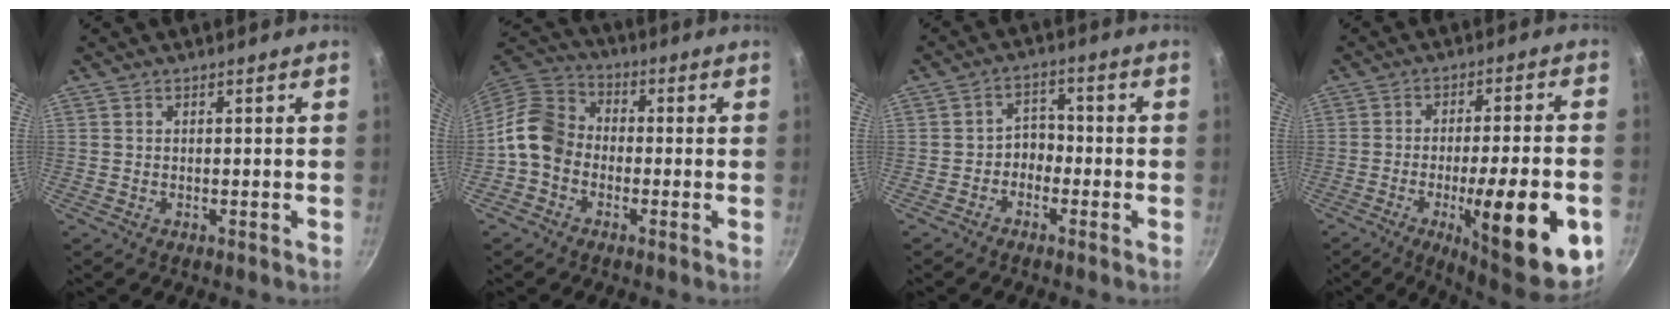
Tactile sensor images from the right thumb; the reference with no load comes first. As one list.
[{"total": 9.7, "force": [-2.4, 7.7, 5.3], "torque": [-0.077, 0.035, -0.071]}, {"total": 3.7, "force": [-1.8, 2.8, 1.7], "torque": [-0.003, 0.027, -0.034]}, {"total": 20.5, "force": [-6.7, 5.0, 18.8], "torque": [-0.242, 0.021, -0.089]}]